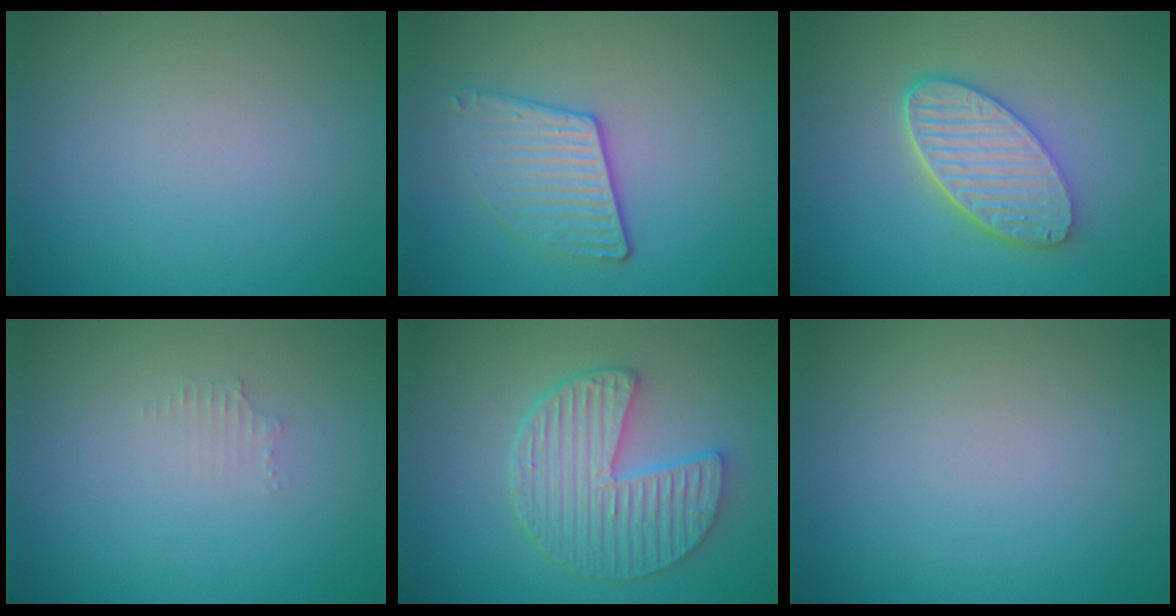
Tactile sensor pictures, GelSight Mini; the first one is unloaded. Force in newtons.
{"total": 3.3, "press": 2.8, "slide": 1.9}
{"total": 5.4, "press": 4.2, "slide": 3.4}
{"total": 0.9, "press": 0.8, "slide": 0.1}
{"total": 4.9, "press": 4.2, "slide": 2.5}
{"total": 0.0}